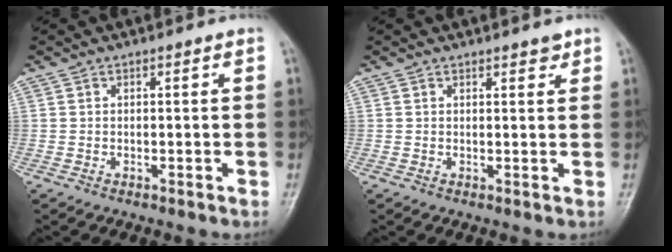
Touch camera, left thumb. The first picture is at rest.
{"total": 1.7, "force": [1.3, 0.6, 0.9], "torque": [-0.006, -0.007, 0.016]}